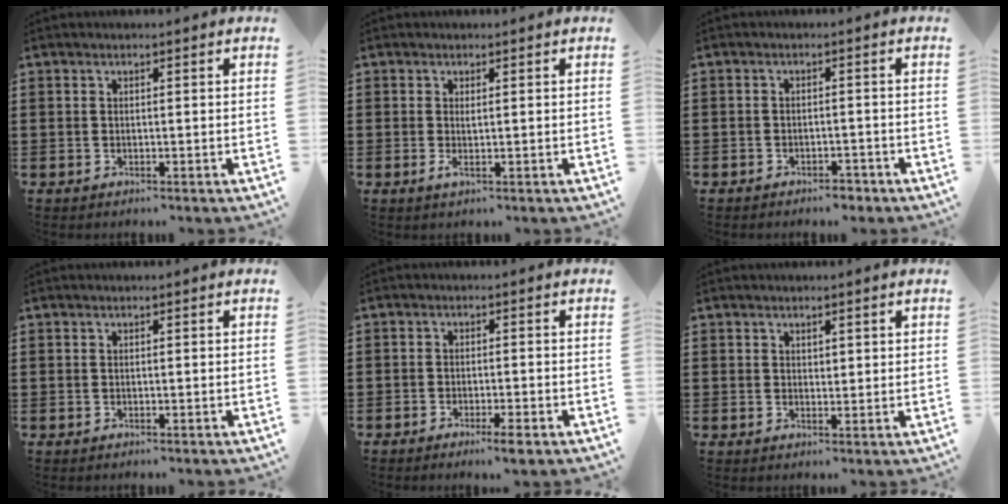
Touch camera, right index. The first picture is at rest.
{"total": 1.0, "force": [0.1, -0.1, 1.0], "torque": [-0.021, -0.006, 0.004]}
{"total": 2.1, "force": [-2.1, 0.4, 0.2], "torque": [-0.010, 0.001, -0.045]}
{"total": 0.0}
{"total": 2.5, "force": [-1.9, 0.0, 1.5], "torque": [-0.025, 0.001, -0.035]}
{"total": 1.2, "force": [1.0, 0.5, 0.3], "torque": [0.002, 0.000, 0.017]}